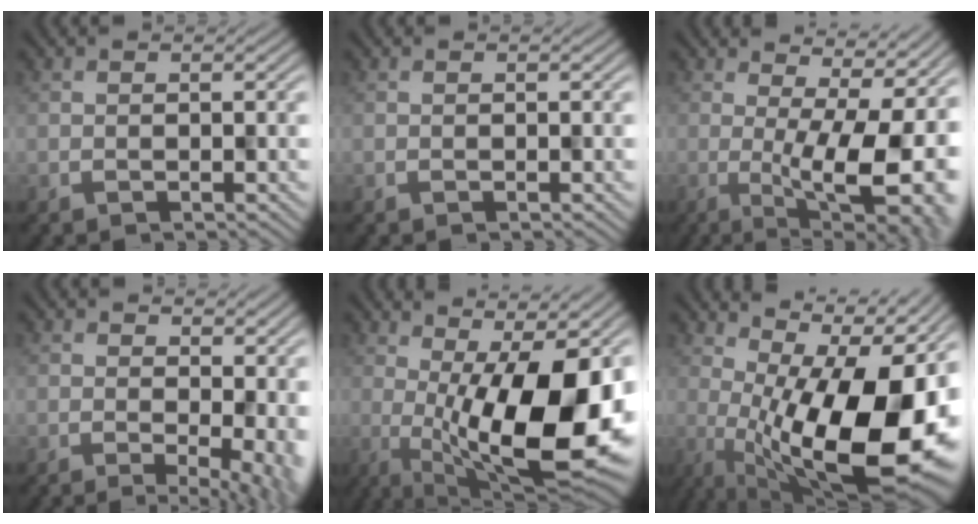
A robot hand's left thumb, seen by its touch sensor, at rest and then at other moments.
{"total": 0.0}
{"total": 12.3, "force": [-0.1, 3.5, 11.8], "torque": [-0.154, 0.004, 0.015]}
{"total": 6.1, "force": [-1.1, 1.9, 5.7], "torque": [-0.059, -0.010, 0.003]}
{"total": 15.8, "force": [-0.5, 5.2, 14.9], "torque": [-0.215, -0.005, 0.006]}
{"total": 18.8, "force": [-0.1, 7.8, 17.1], "torque": [-0.218, -0.009, -0.001]}